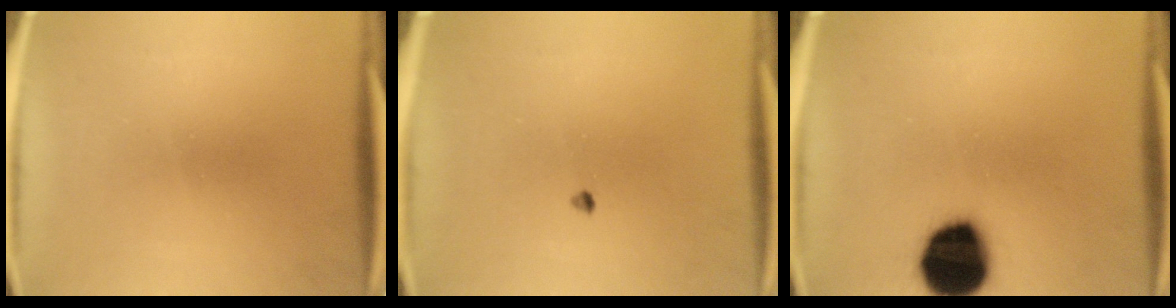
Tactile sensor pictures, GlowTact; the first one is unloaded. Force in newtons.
{"total": 0.7}
{"total": 17.6}